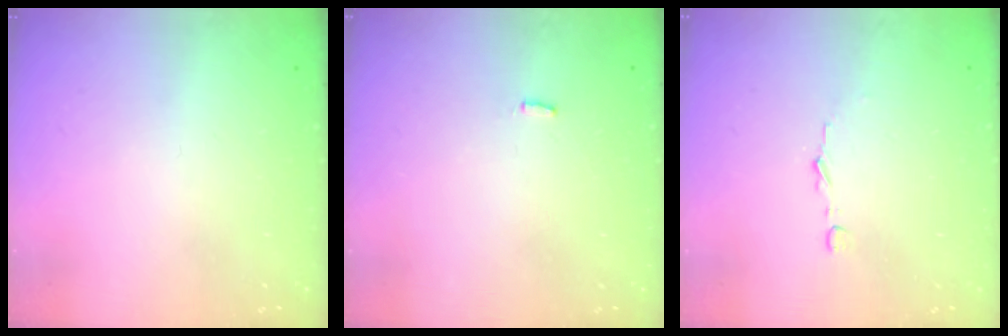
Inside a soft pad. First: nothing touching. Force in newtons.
{"total": 1.3, "press": 1.3, "slide": 0.3}
{"total": 3.1, "press": 3.1, "slide": 0.3}